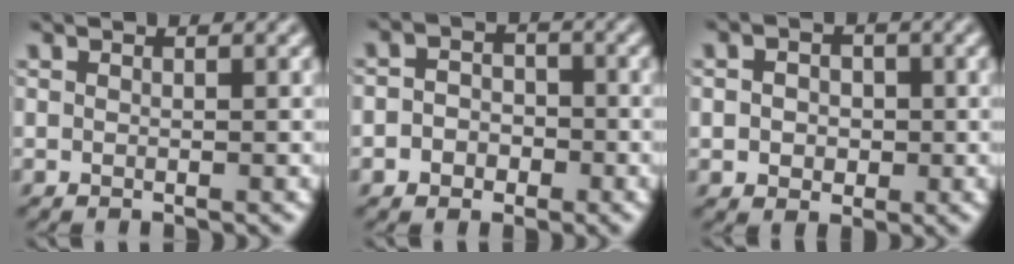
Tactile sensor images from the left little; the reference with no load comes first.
{"total": 3.1, "force": [-1.2, 2.6, 1.2], "torque": [0.006, 0.005, -0.038]}
{"total": 3.3, "force": [-0.1, 2.7, 1.8], "torque": [-0.016, 0.007, -0.022]}